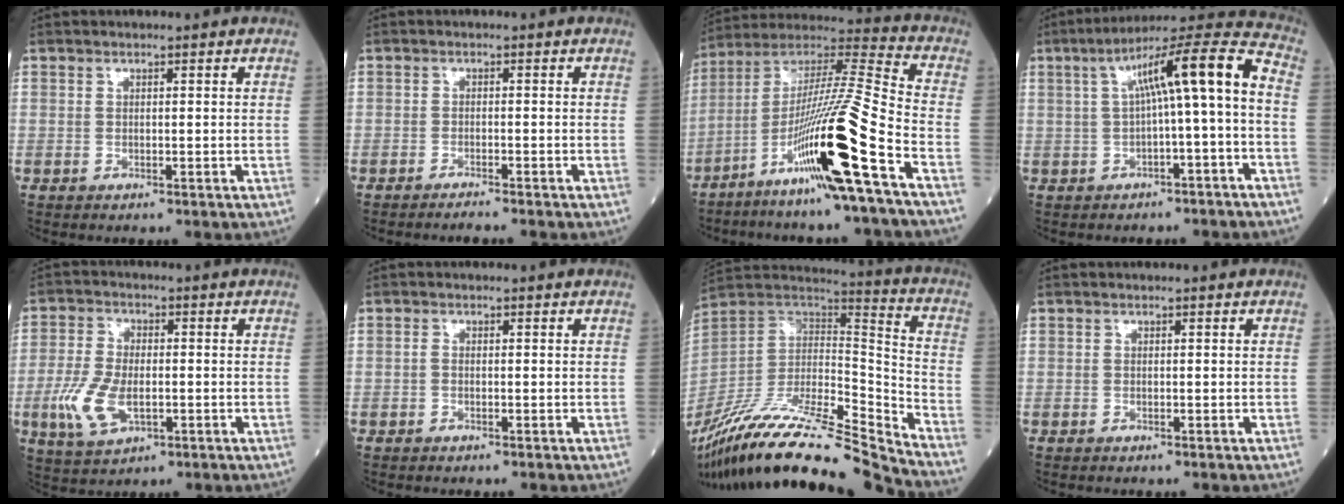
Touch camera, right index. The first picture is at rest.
{"total": 1.8, "force": [-1.7, -0.3, 0.5], "torque": [-0.009, -0.001, -0.028]}
{"total": 19.3, "force": [-8.6, -1.3, 17.2], "torque": [-0.335, -0.025, -0.165]}
{"total": 12.0, "force": [0.3, 0.6, 12.0], "torque": [-0.183, 0.047, 0.005]}
{"total": 8.7, "force": [-2.2, 4.2, 7.3], "torque": [-0.171, -0.004, -0.037]}
{"total": 0.5, "force": [-0.1, 0.3, 0.4], "torque": [-0.009, 0.001, -0.005]}
{"total": 26.6, "force": [-23.5, 1.2, 12.4], "torque": [-0.243, -0.013, -0.401]}
{"total": 0.0}